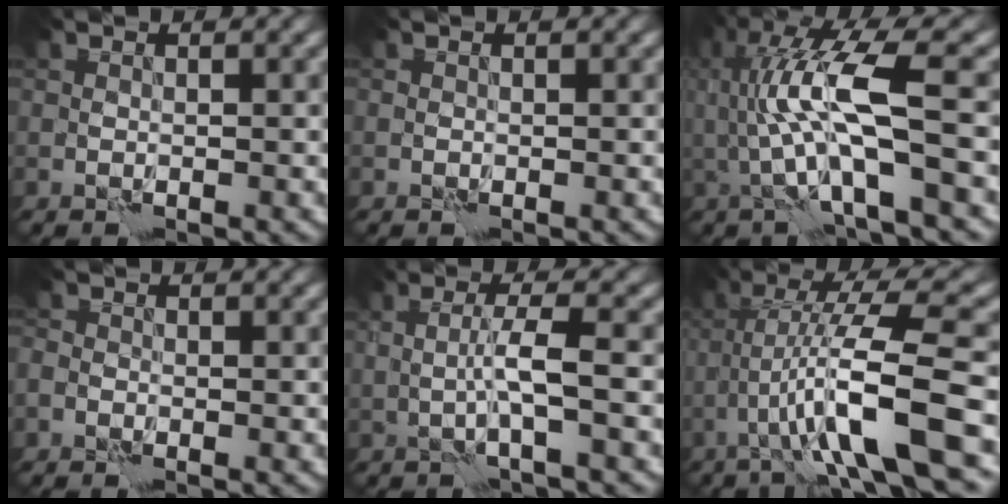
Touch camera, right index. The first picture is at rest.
{"total": 0.0}
{"total": 9.5, "force": [1.2, 2.4, 9.1], "torque": [-0.171, 0.002, 0.027]}
{"total": 0.8, "force": [-0.6, 0.5, 0.2], "torque": [-0.004, -0.002, -0.018]}
{"total": 2.9, "force": [0.1, 0.0, 2.9], "torque": [-0.055, 0.005, -0.001]}
{"total": 8.3, "force": [-2.3, 0.7, 8.0], "torque": [-0.136, 0.018, -0.036]}